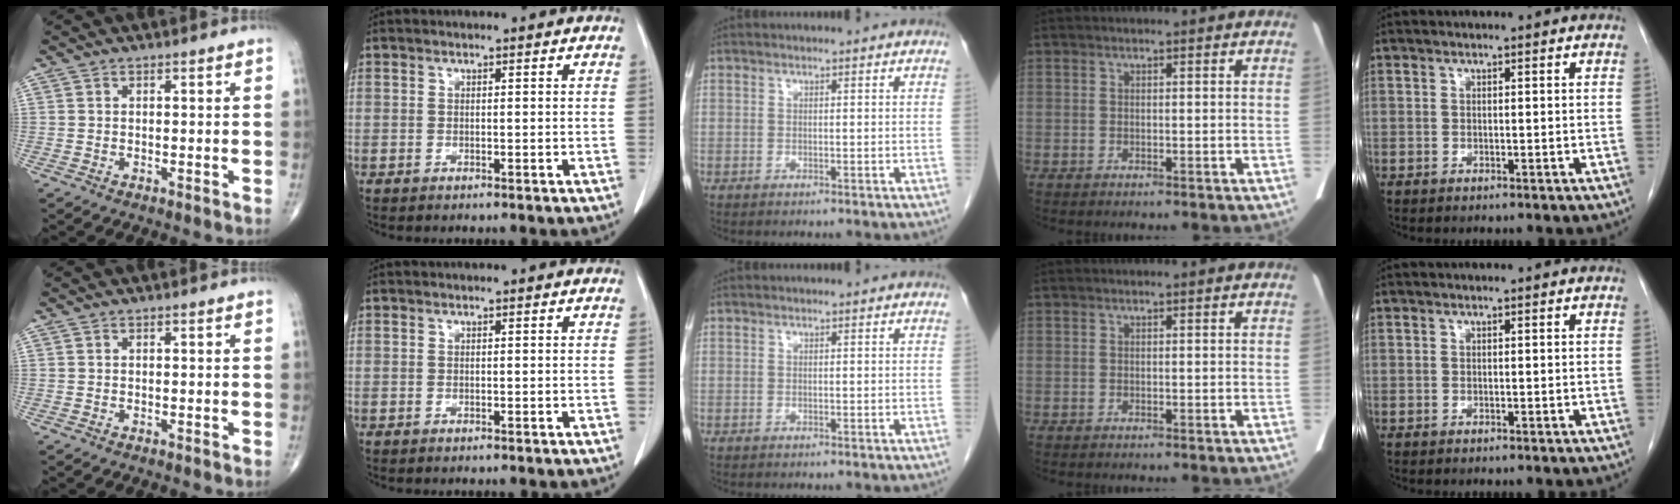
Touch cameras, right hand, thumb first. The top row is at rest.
{}